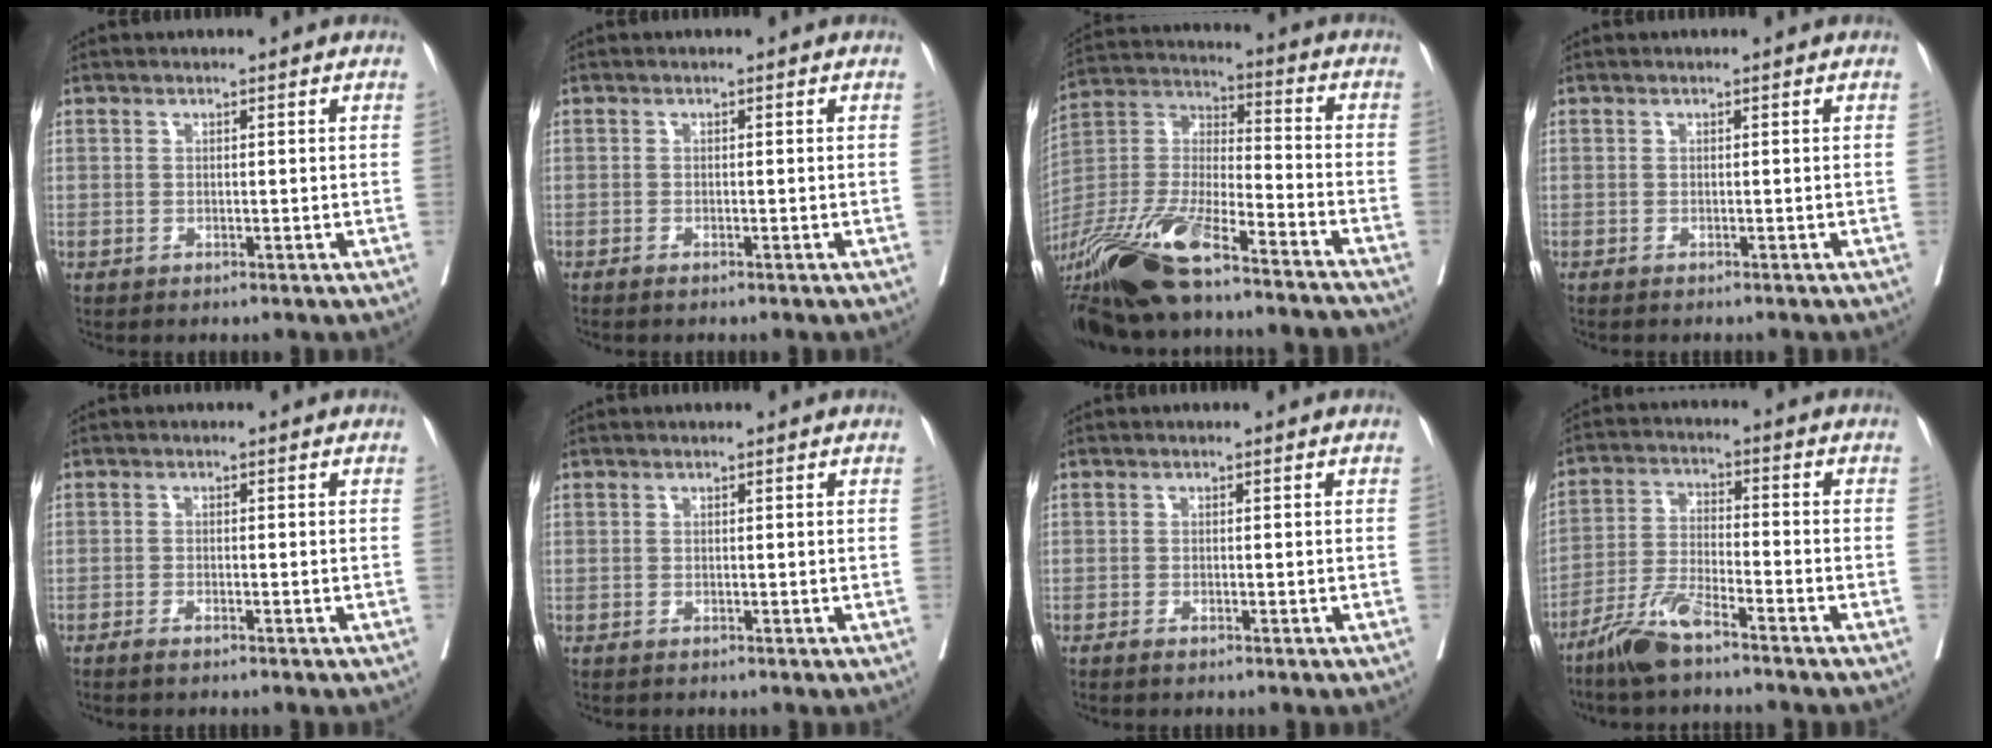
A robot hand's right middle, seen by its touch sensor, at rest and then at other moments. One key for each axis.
{"total": 0.9, "fx": -0.7, "fy": 0.1, "fz": 0.5, "tx": -0.013, "ty": -0.002, "tz": -0.010}
{"total": 26.2, "fx": -20.1, "fy": 4.6, "fz": 16.3, "tx": -0.355, "ty": -0.031, "tz": -0.357}
{"total": 0.8, "fx": -0.8, "fy": 0.1, "fz": 0.3, "tx": 0.001, "ty": 0.000, "tz": -0.014}
{"total": 1.8, "fx": -1.5, "fy": 0.2, "fz": 1.0, "tx": -0.018, "ty": -0.002, "tz": -0.020}
{"total": 0.0}
{"total": 1.2, "fx": -0.9, "fy": 0.1, "fz": 0.7, "tx": -0.015, "ty": -0.002, "tz": -0.012}
{"total": 8.2, "fx": -6.4, "fy": 0.8, "fz": 5.1, "tx": -0.110, "ty": -0.018, "tz": -0.127}